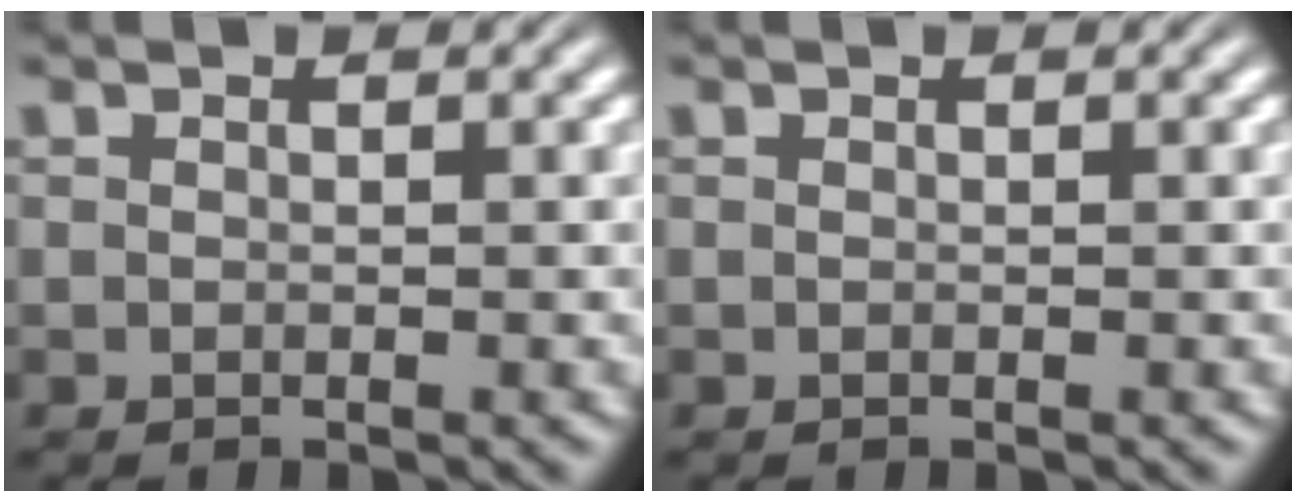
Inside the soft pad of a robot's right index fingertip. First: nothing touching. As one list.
[{"total": 0.0}]